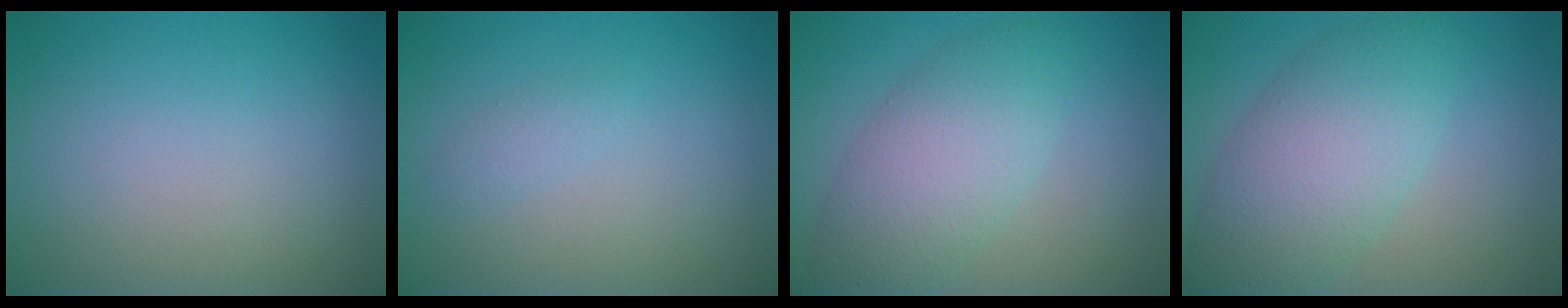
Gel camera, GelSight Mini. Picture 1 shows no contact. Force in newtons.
{"total": 0.8, "press": 0.8, "slide": 0.0}
{"total": 5.6, "press": 5.6, "slide": 0.2}
{"total": 6.7, "press": 6.7, "slide": 0.2}